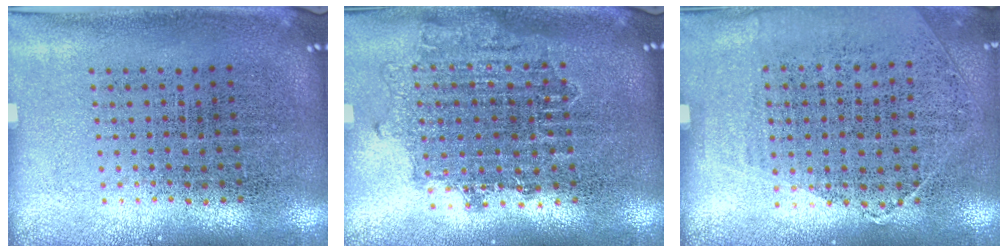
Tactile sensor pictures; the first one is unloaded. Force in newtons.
{"total": 1.5, "press": 1.2, "slide": 0.8}
{"total": 1.2, "press": 0.9, "slide": 0.7}